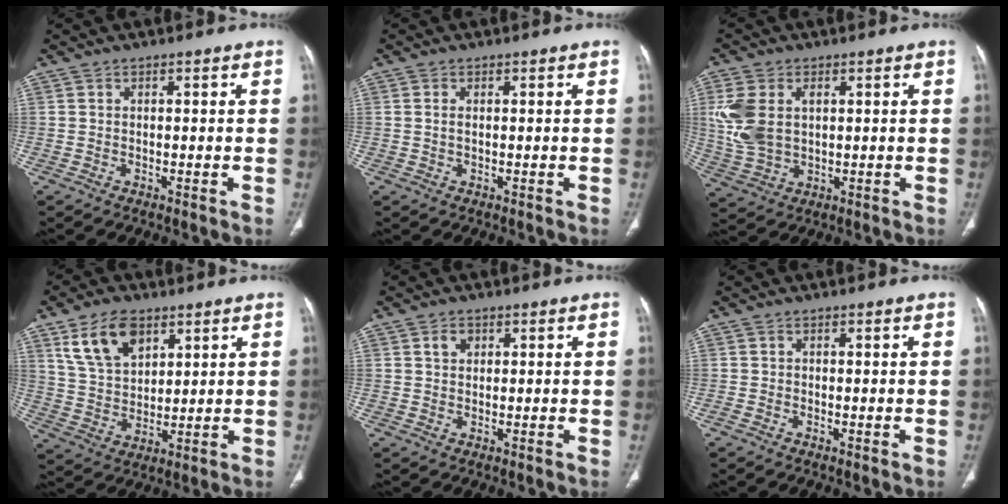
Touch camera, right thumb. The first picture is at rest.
{"total": 1.0, "force": [0.2, 0.5, 0.9], "torque": [-0.022, 0.001, 0.005]}
{"total": 10.2, "force": [2.0, 6.8, 7.3], "torque": [-0.164, 0.002, 0.050]}
{"total": 11.3, "force": [6.1, 6.7, 6.7], "torque": [-0.103, -0.023, 0.123]}
{"total": 2.1, "force": [0.9, 1.6, 1.0], "torque": [-0.011, -0.001, 0.014]}
{"total": 0.6, "force": [-0.3, 0.2, 0.5], "torque": [-0.009, -0.003, -0.008]}